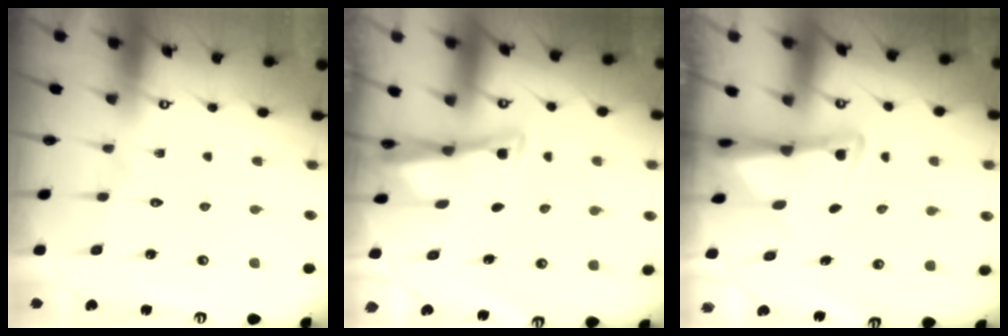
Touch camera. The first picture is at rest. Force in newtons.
{"total": 2.9, "press": 2.9, "slide": 0.1}
{"total": 3.2, "press": 3.1, "slide": 0.6}